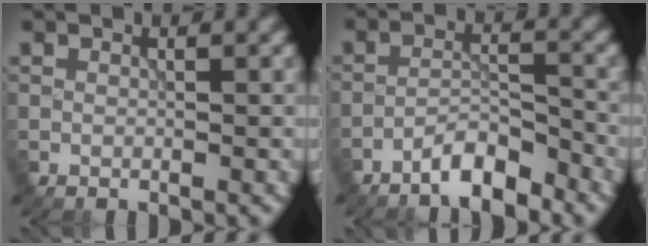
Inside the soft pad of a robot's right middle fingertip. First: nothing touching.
{"total": 3.9, "force": [-3.3, 0.7, 2.0], "torque": [-0.033, 0.008, -0.066]}